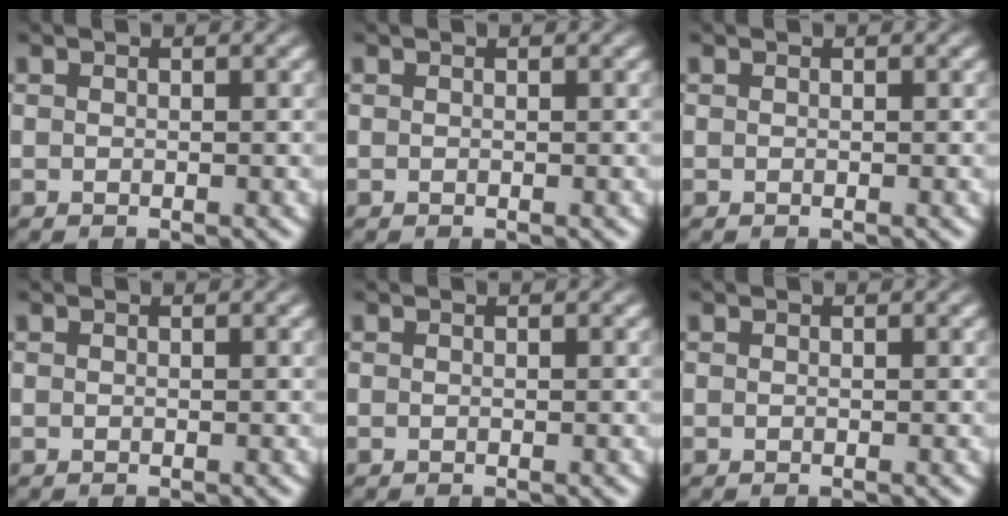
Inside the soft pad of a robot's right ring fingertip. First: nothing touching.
{"total": 0.0}
{"total": 0.0}
{"total": 0.0}
{"total": 0.0}
{"total": 0.0}